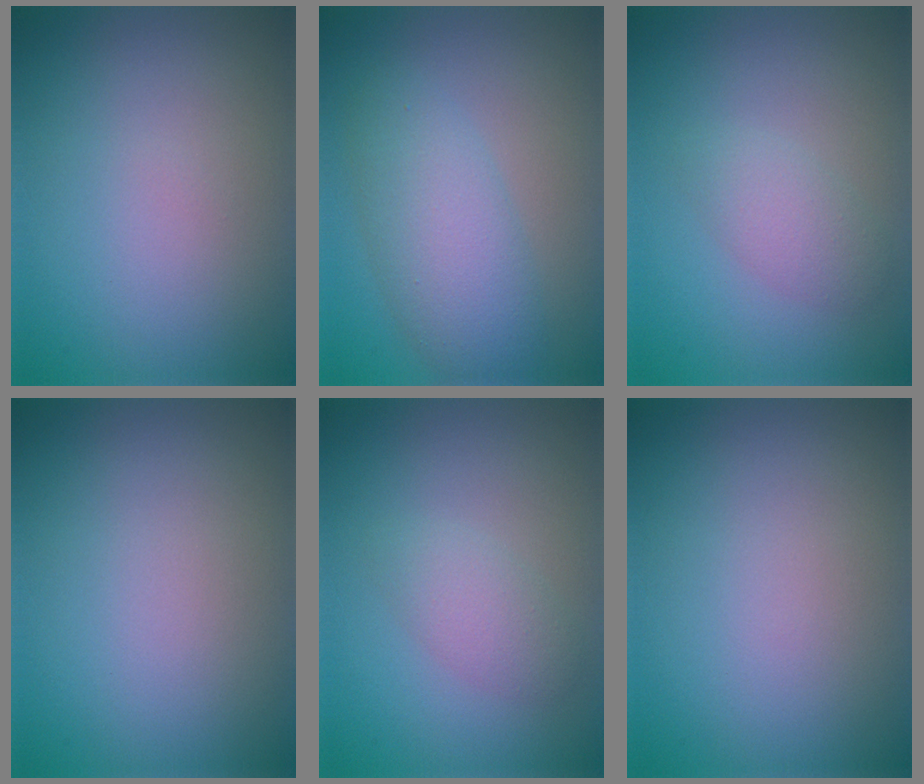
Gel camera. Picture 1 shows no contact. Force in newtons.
{"total": 4.9, "press": 4.9, "slide": 0.1}
{"total": 2.1, "press": 2.1, "slide": 0.1}
{"total": 0.0}
{"total": 2.1, "press": 2.1, "slide": 0.1}
{"total": 0.0}